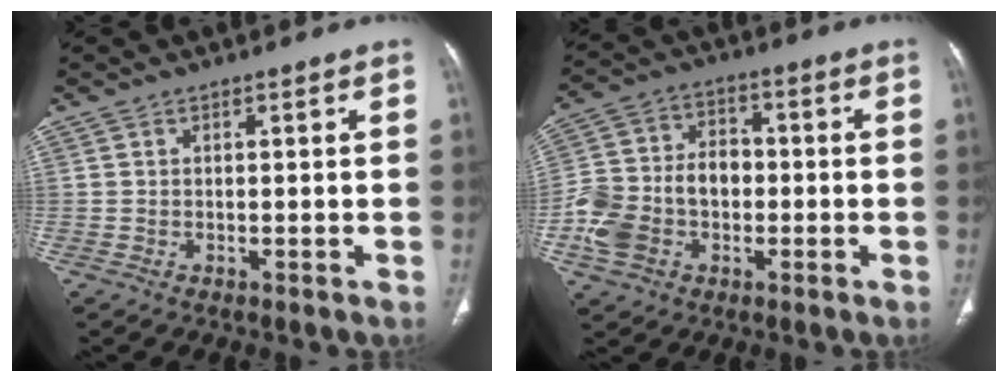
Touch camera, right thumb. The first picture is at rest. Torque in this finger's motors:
{"motor_torque": [1.63, 1.40, 1.33, -0.51, 0.11]}